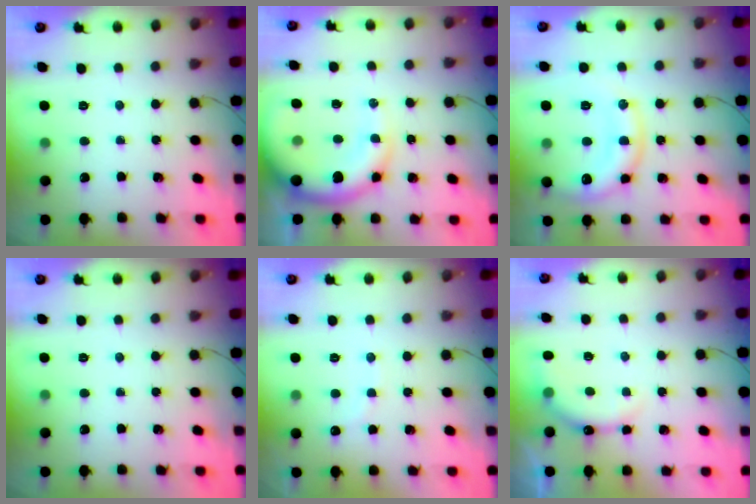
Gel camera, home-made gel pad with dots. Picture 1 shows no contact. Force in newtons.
{"total": 15.0, "press": 14.7, "slide": 3.2}
{"total": 14.9, "press": 14.9, "slide": 1.1}
{"total": 0.0}
{"total": 5.8, "press": 5.7, "slide": 1.1}
{"total": 7.8, "press": 7.8, "slide": 0.2}